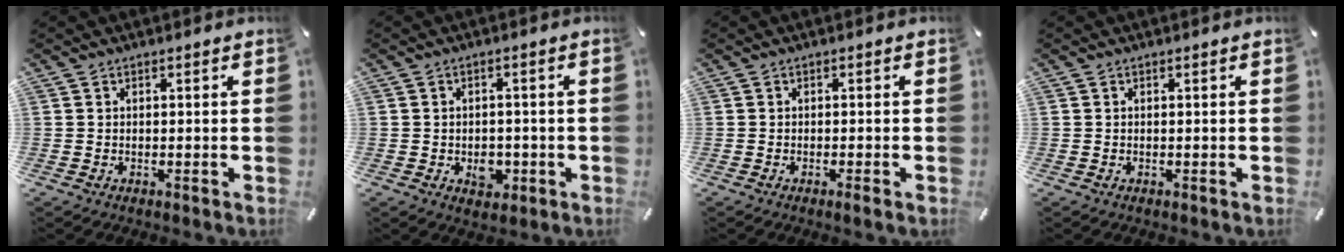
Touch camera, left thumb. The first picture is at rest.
{"total": 5.0, "force": [-1.3, 3.7, 3.0], "torque": [-0.033, 0.001, -0.022]}
{"total": 1.7, "force": [-0.8, 0.2, 1.6], "torque": [-0.025, -0.002, -0.013]}
{"total": 0.0}